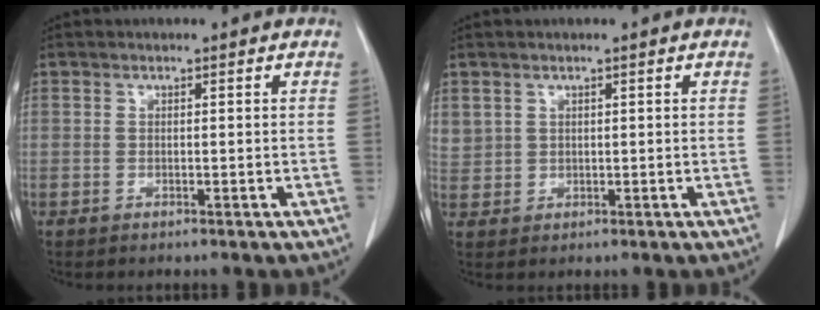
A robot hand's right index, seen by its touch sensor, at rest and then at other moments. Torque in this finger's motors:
{"motor_torque": [-0.08, 0.13, 0.10, 0.03]}